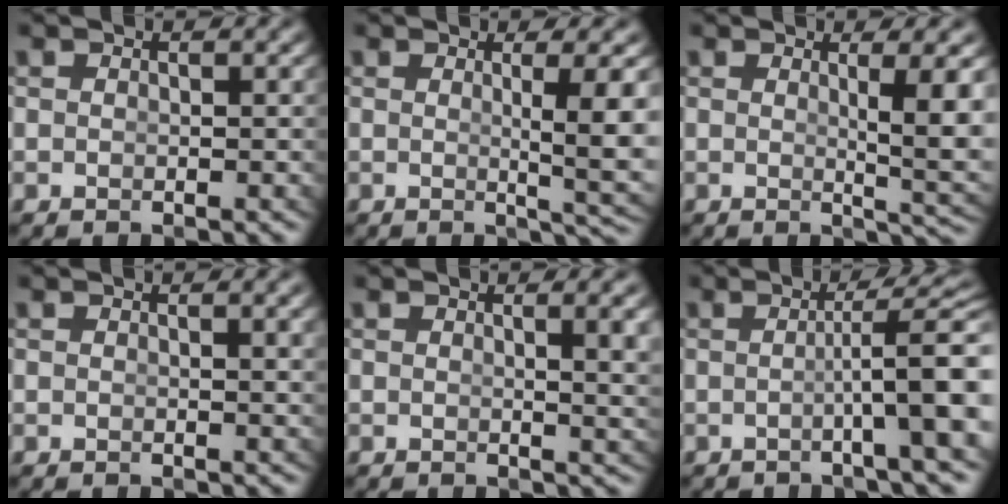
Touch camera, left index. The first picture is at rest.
{"total": 4.5, "force": [0.3, 0.1, 4.5], "torque": [-0.057, -0.009, 0.008]}
{"total": 4.2, "force": [0.6, 0.1, 4.1], "torque": [-0.050, -0.012, 0.015]}
{"total": 1.0, "force": [0.5, -0.2, 0.9], "torque": [-0.006, -0.001, 0.009]}
{"total": 2.3, "force": [0.9, -0.2, 2.1], "torque": [-0.019, -0.007, 0.016]}
{"total": 5.4, "force": [-1.1, 0.4, 5.3], "torque": [-0.063, 0.001, -0.014]}